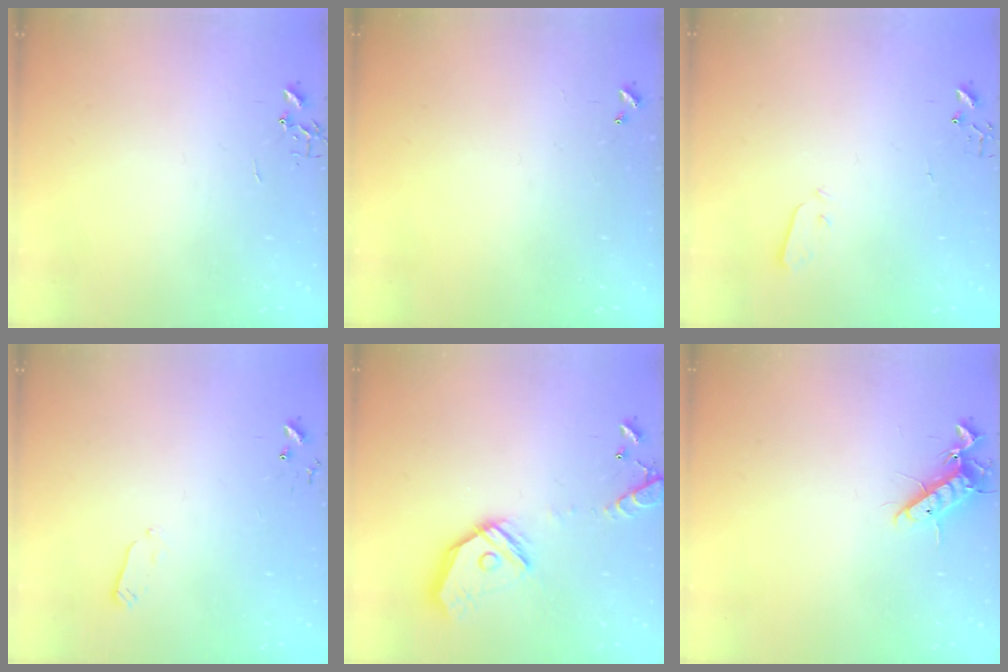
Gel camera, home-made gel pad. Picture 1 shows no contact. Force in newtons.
{"total": 0.0}
{"total": 3.0, "press": 3.0, "slide": 0.3}
{"total": 3.5, "press": 3.4, "slide": 1.0}
{"total": 16.6, "press": 16.4, "slide": 2.8}
{"total": 12.1, "press": 11.9, "slide": 2.0}